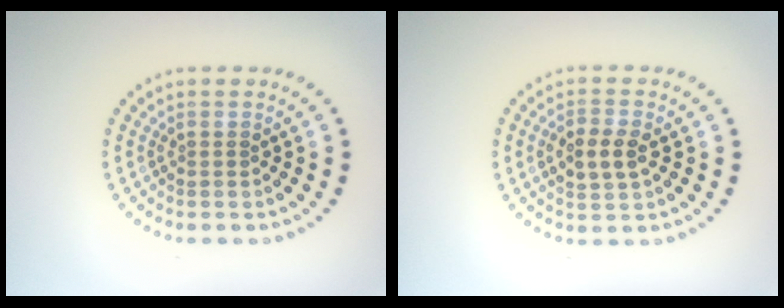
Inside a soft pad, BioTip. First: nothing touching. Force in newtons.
{"total": 2.8, "press": 2.8, "slide": 0.3}